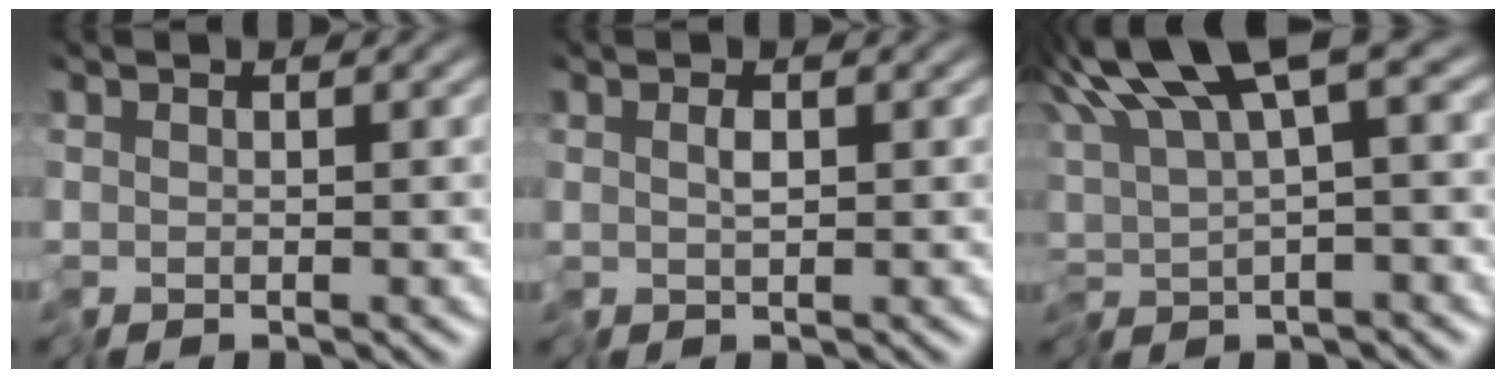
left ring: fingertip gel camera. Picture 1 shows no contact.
{"total": 0.9, "force": [-0.2, 0.1, 0.9], "torque": [-0.015, 0.002, -0.003]}
{"total": 9.5, "force": [3.7, 2.6, 8.4], "torque": [-0.161, 0.013, 0.064]}